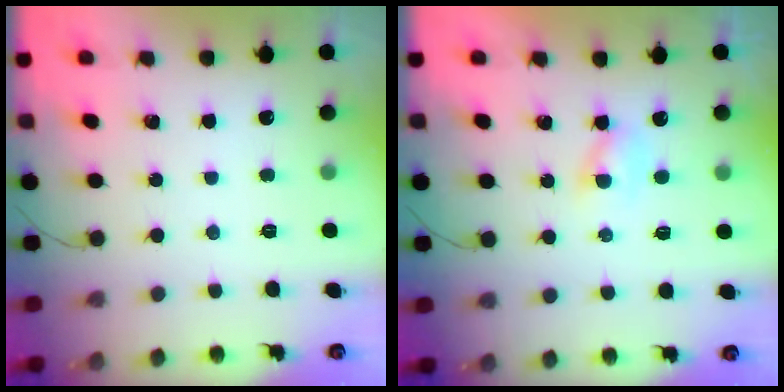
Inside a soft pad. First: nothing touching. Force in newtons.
{"total": 2.0, "press": 1.8, "slide": 0.9}